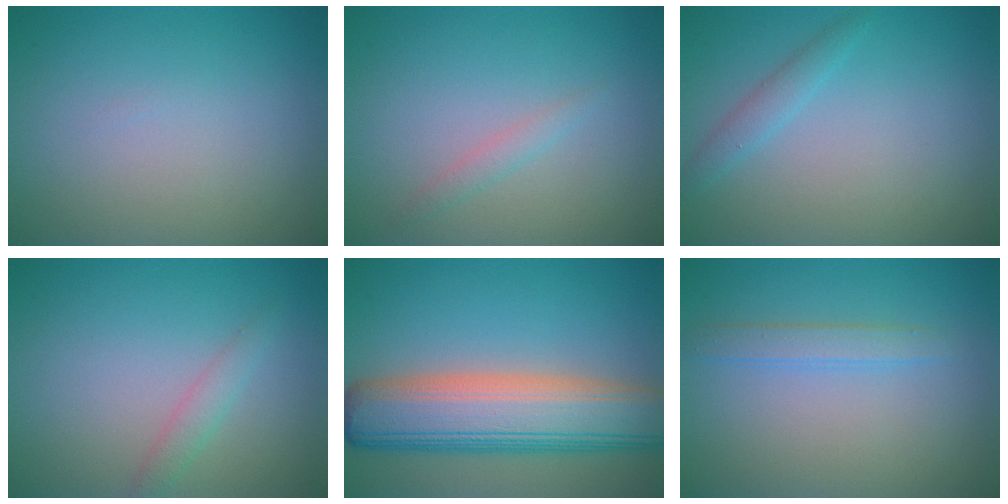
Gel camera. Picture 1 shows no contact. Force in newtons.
{"total": 1.1, "press": 1.1, "slide": 0.2}
{"total": 1.5, "press": 1.5, "slide": 0.1}
{"total": 1.5, "press": 1.5, "slide": 0.0}
{"total": 10.6, "press": 10.5, "slide": 0.8}
{"total": 1.7, "press": 1.7, "slide": 0.1}